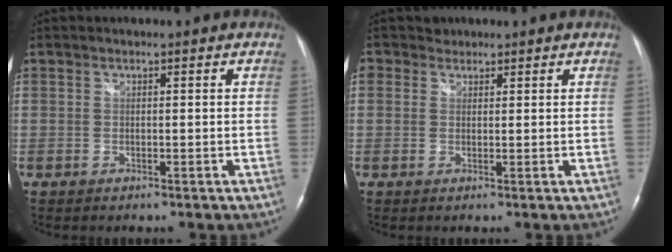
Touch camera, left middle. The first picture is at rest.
{"total": 1.9, "force": [1.2, 1.4, -0.2], "torque": [0.008, 0.011, 0.017]}